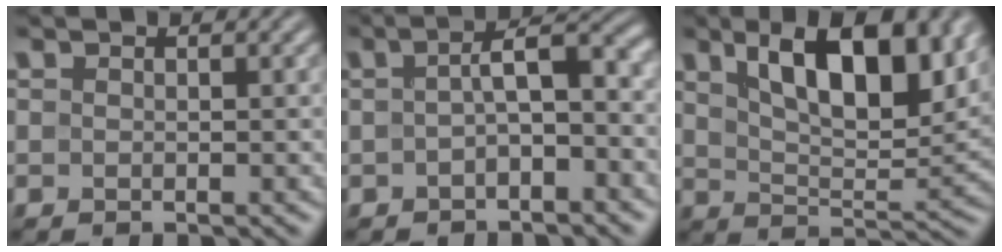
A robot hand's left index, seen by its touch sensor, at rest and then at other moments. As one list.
[{"total": 4.2, "force": [-0.4, 1.5, 3.9], "torque": [-0.062, 0.009, -0.010]}, {"total": 10.2, "force": [4.8, 4.3, 7.9], "torque": [-0.123, 0.004, 0.085]}]